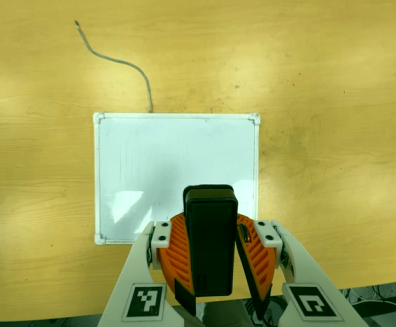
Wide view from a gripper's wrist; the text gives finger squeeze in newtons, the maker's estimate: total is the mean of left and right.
{"total": 9.2, "left": 8.8, "right": 9.5}